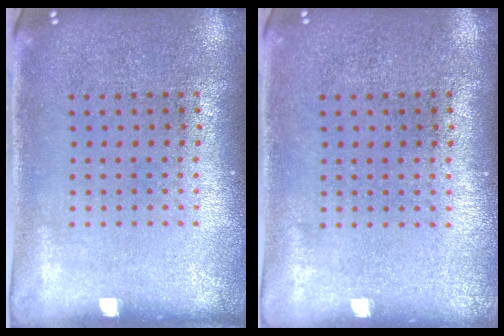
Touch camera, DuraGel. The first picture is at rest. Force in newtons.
{"total": 0.0}